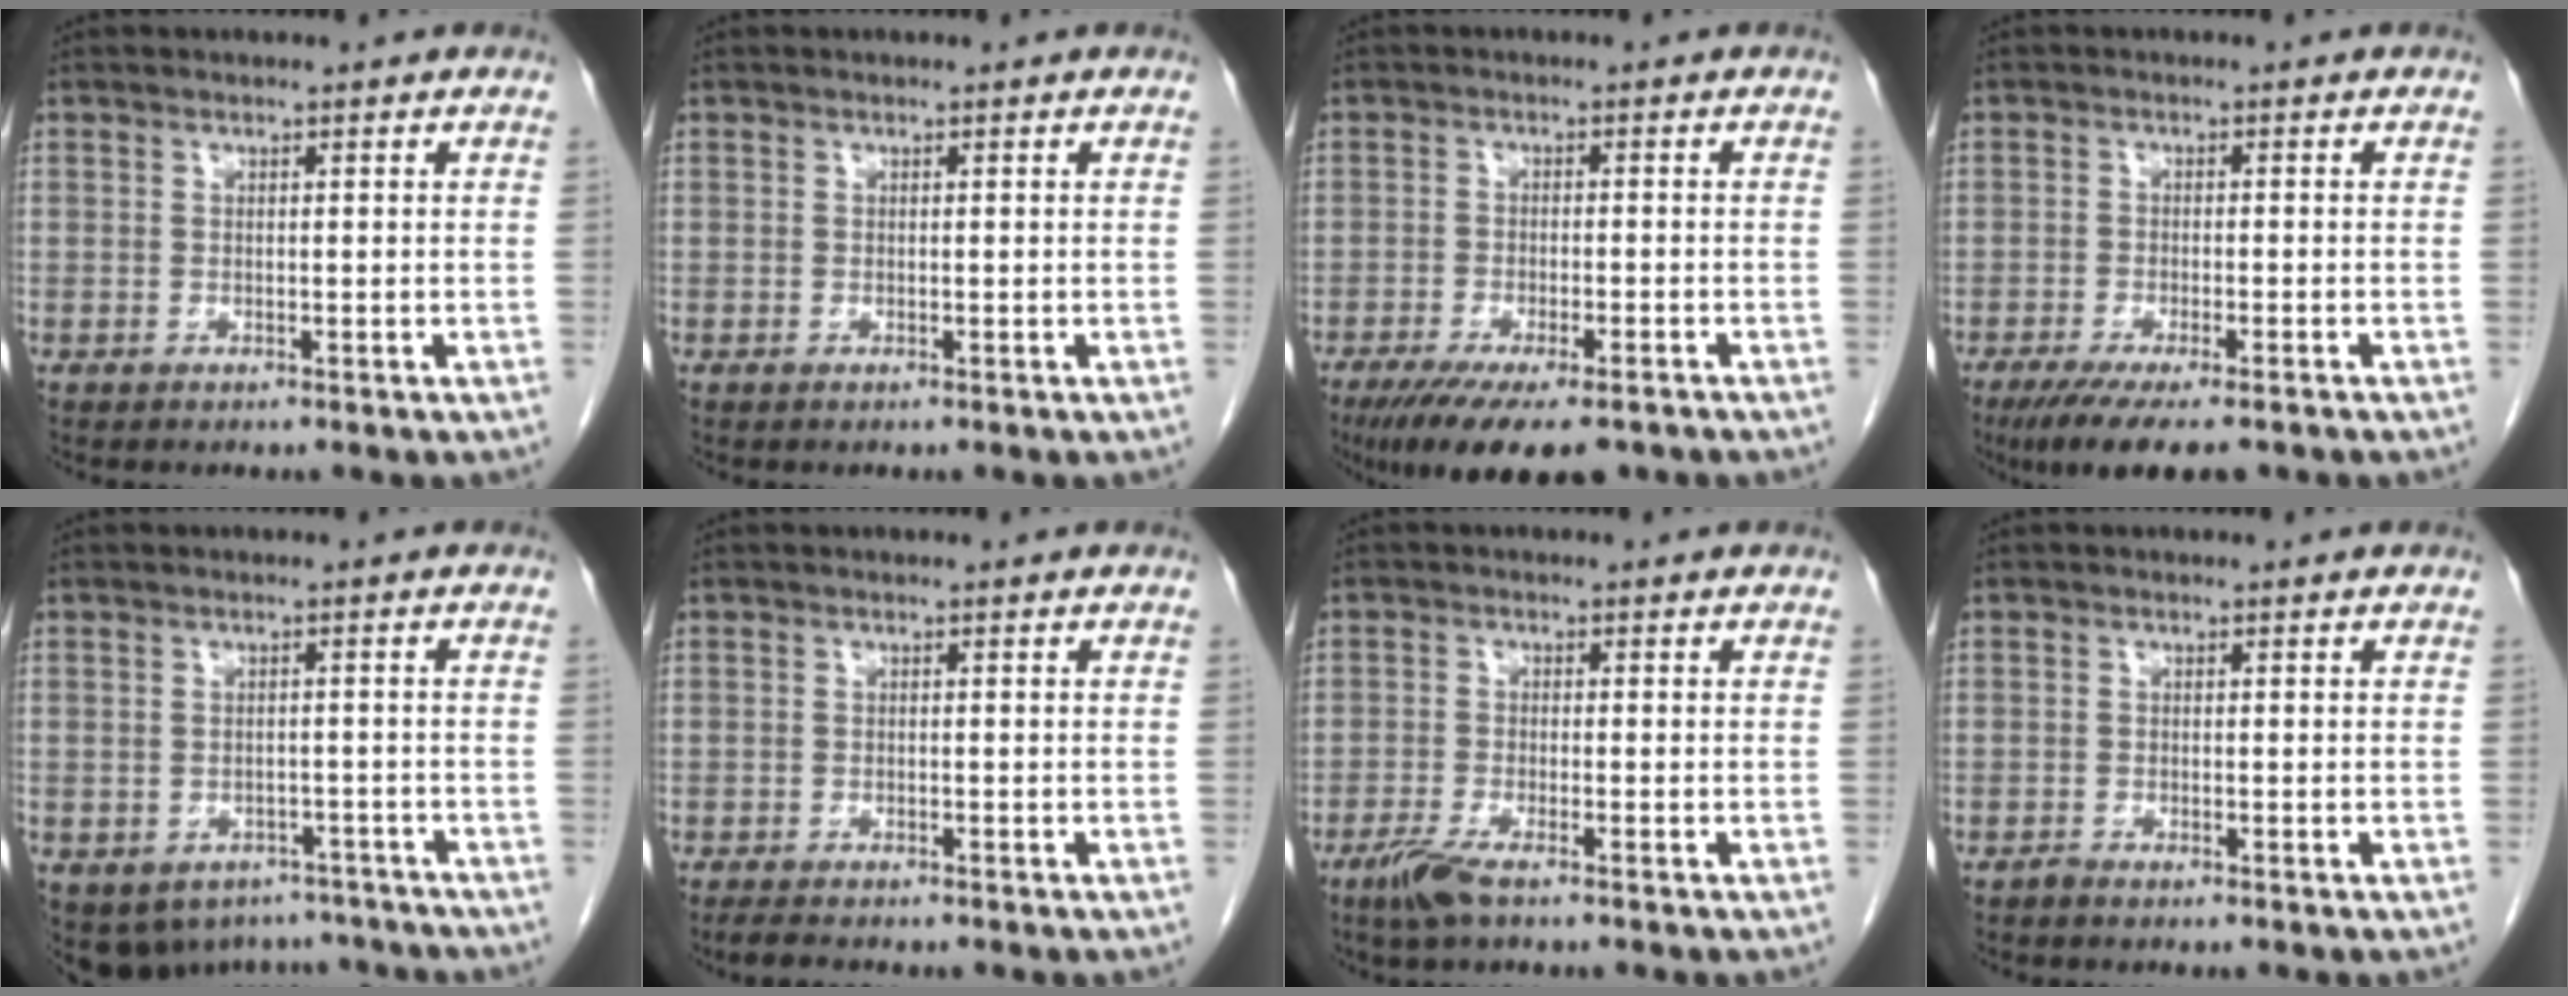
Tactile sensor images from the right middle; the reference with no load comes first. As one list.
[{"total": 0.0}, {"total": 12.3, "force": [-9.1, 3.1, 7.7], "torque": [-0.121, -0.019, -0.138]}, {"total": 9.1, "force": [-6.8, 1.8, 5.8], "torque": [-0.084, -0.017, -0.103]}, {"total": 11.4, "force": [-7.6, 8.0, 3.0], "torque": [-0.072, 0.013, -0.085]}, {"total": 2.5, "force": [-2.2, 0.5, 1.1], "torque": [-0.026, -0.008, -0.033]}, {"total": 3.5, "force": [-2.5, 0.4, 2.4], "torque": [-0.057, -0.007, -0.052]}, {"total": 0.6, "force": [-0.5, 0.0, 0.1], "torque": [-0.007, -0.001, -0.013]}]